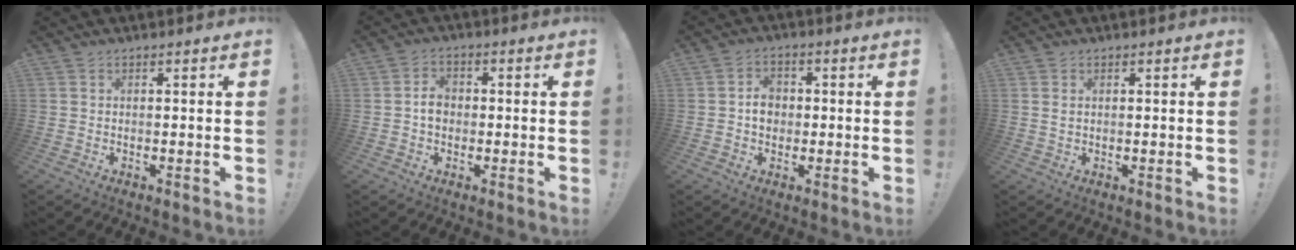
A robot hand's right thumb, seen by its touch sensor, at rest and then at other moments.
{"total": 4.7, "force": [-0.5, 3.7, 2.7], "torque": [-0.034, 0.008, -0.010]}
{"total": 5.4, "force": [-0.2, 4.6, 2.8], "torque": [-0.031, 0.007, -0.005]}
{"total": 1.1, "force": [0.5, 0.6, 0.8], "torque": [-0.011, 0.000, 0.007]}